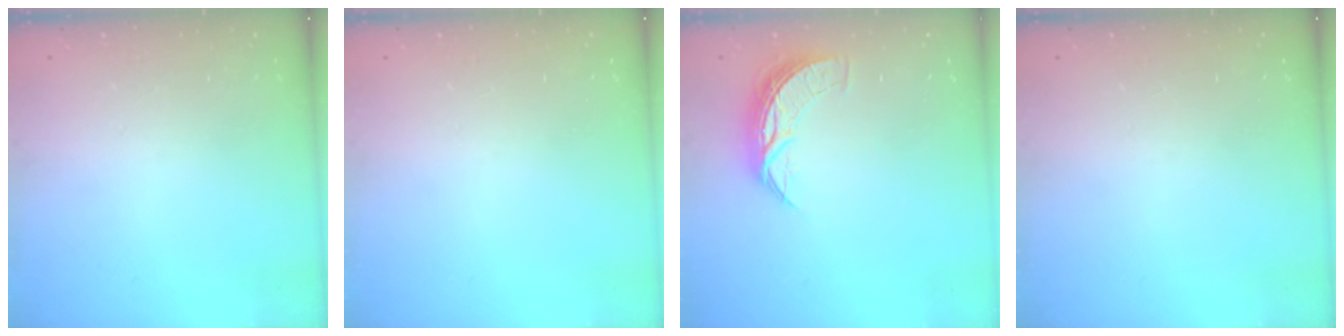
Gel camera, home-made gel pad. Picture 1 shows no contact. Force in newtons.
{"total": 0.0}
{"total": 7.5, "press": 7.5, "slide": 0.4}
{"total": 0.0}